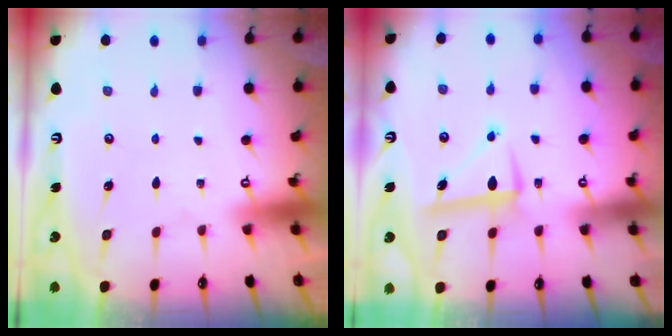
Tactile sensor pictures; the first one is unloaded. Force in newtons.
{"total": 7.8, "press": 7.8, "slide": 1.1}